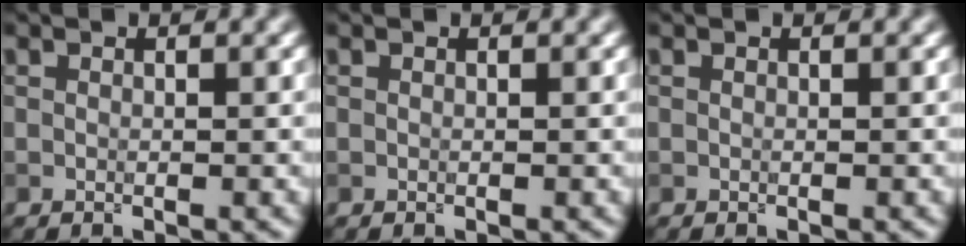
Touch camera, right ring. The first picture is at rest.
{"total": 0.0}
{"total": 0.0}